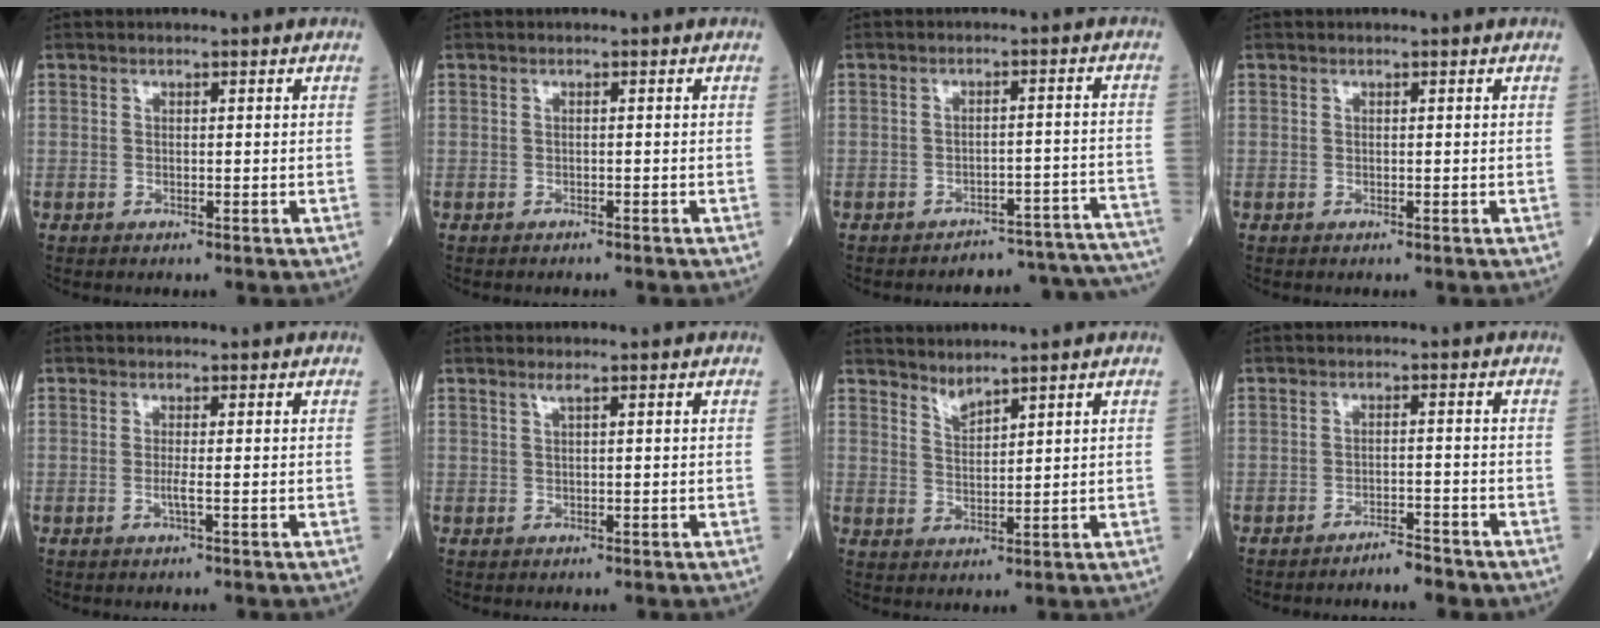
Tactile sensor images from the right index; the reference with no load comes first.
{"total": 1.0, "force": [-0.9, 0.1, 0.4], "torque": [-0.010, -0.002, -0.011]}
{"total": 14.1, "force": [-14.0, 1.5, 0.5], "torque": [0.029, 0.040, -0.160]}
{"total": 0.0}
{"total": 1.1, "force": [-0.3, -0.3, 1.0], "torque": [-0.022, -0.002, -0.009]}
{"total": 0.8, "force": [0.5, -0.1, 0.7], "torque": [-0.021, 0.004, 0.012]}
{"total": 2.5, "force": [2.4, 0.0, 0.6], "torque": [-0.011, -0.005, 0.049]}
{"total": 2.9, "force": [-2.8, 0.2, 1.0], "torque": [-0.016, -0.003, -0.042]}